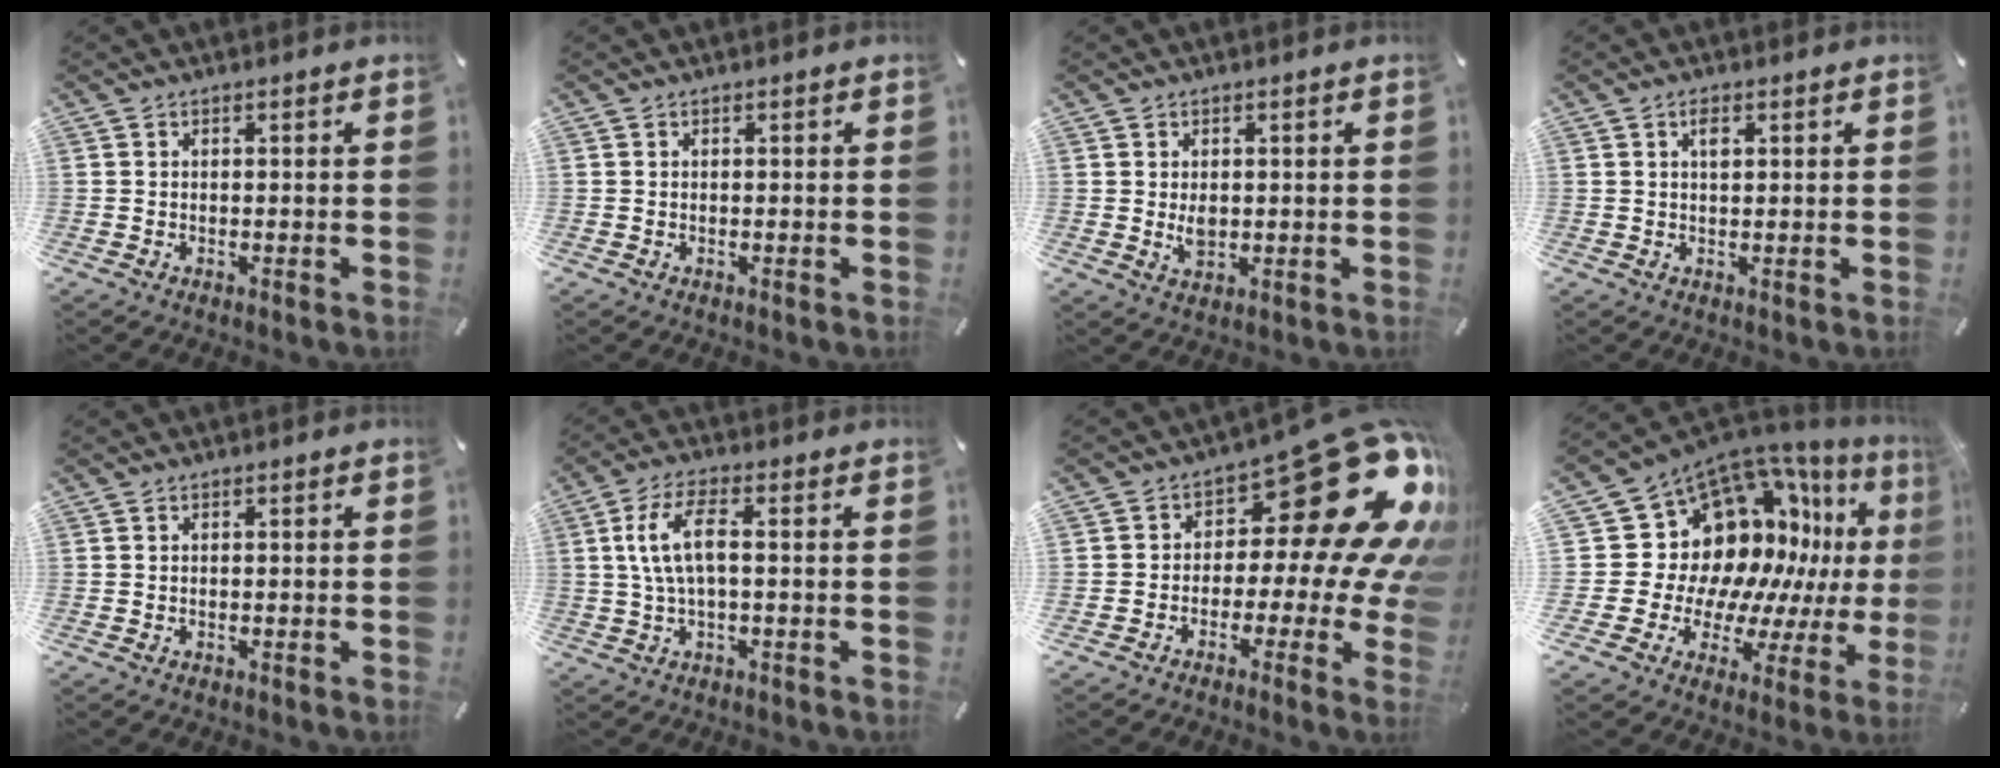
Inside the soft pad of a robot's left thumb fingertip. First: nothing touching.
{"total": 0.0}
{"total": 3.1, "force": [0.1, 2.2, 2.1], "torque": [-0.040, -0.003, -0.001]}
{"total": 2.0, "force": [0.8, 1.0, 1.6], "torque": [-0.035, 0.005, 0.013]}
{"total": 0.0}
{"total": 8.9, "force": [1.0, 3.5, 8.1], "torque": [-0.177, 0.000, 0.011]}
{"total": 26.6, "force": [10.2, 12.5, 21.2], "torque": [-0.281, -0.085, 0.185]}
{"total": 17.5, "force": [6.3, 13.8, 8.7], "torque": [-0.131, -0.101, 0.141]}